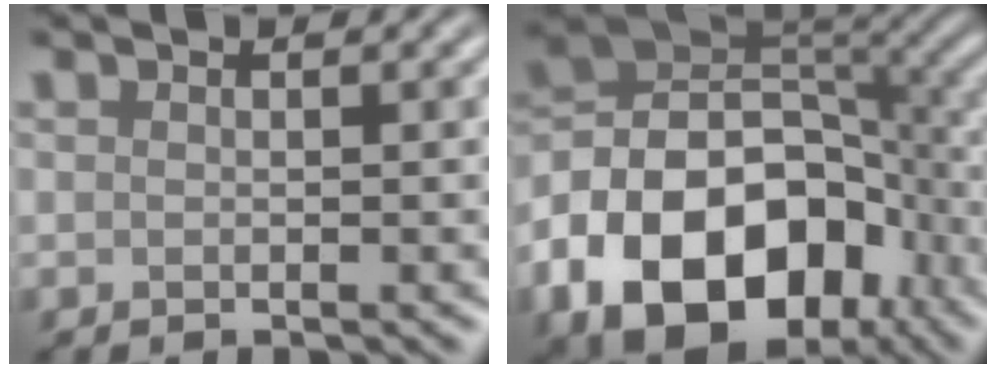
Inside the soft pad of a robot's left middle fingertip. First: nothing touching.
{"total": 15.8, "force": [-6.7, 10.7, 9.5], "torque": [-0.179, -0.009, -0.117]}